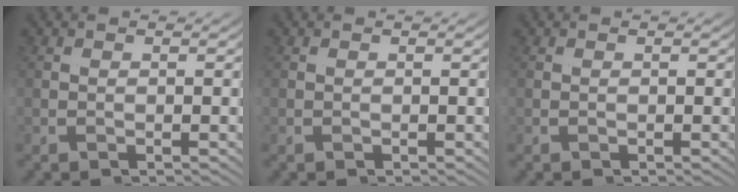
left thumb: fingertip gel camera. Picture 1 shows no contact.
{"total": 0.0}
{"total": 0.0}